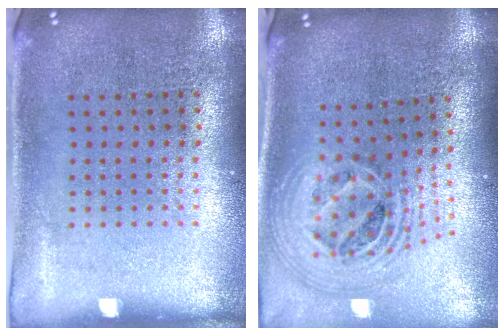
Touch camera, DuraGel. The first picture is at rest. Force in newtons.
{"total": 2.5, "press": 1.8, "slide": 1.8}